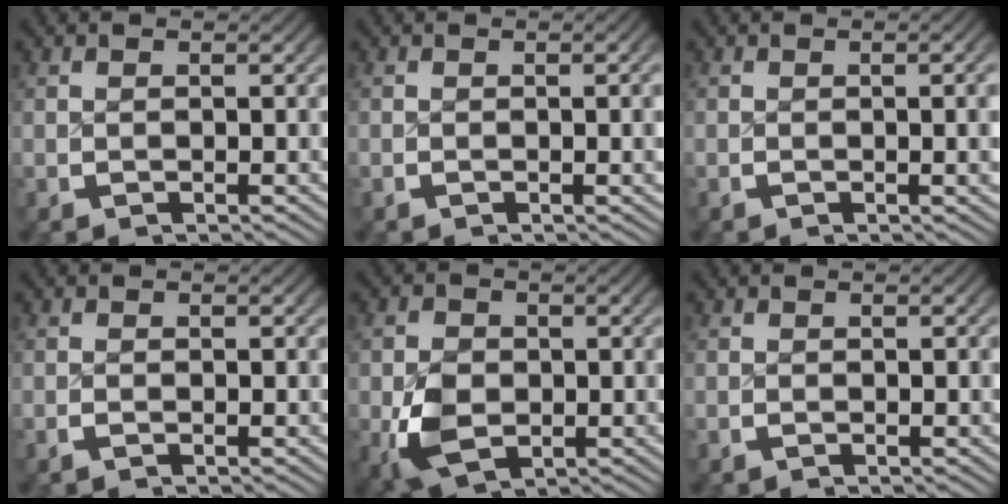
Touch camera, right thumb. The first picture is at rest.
{"total": 1.0, "force": [-0.3, -0.2, 1.0], "torque": [-0.014, 0.008, -0.006]}
{"total": 1.6, "force": [-0.3, 0.0, 1.6], "torque": [-0.018, 0.008, -0.007]}
{"total": 0.6, "force": [-0.5, 0.1, 0.1], "torque": [-0.003, -0.004, -0.011]}
{"total": 6.4, "force": [-1.5, 4.7, 4.1], "torque": [-0.091, -0.030, -0.010]}
{"total": 0.0}